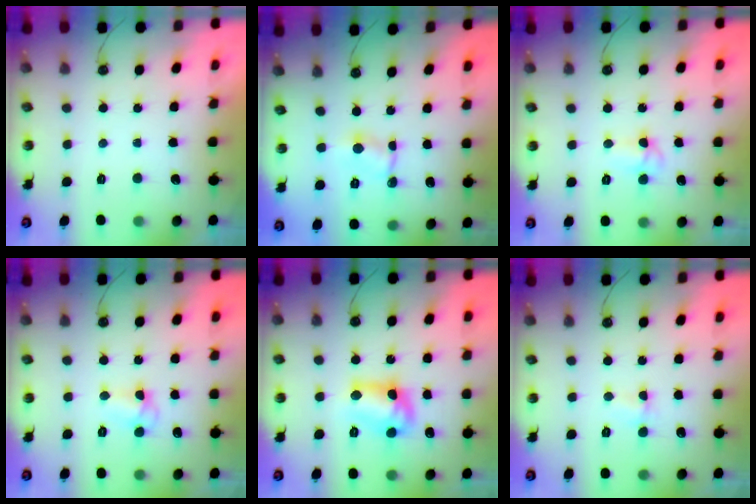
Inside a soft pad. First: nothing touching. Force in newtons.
{"total": 0.7, "press": 0.6, "slide": 0.1}
{"total": 4.0, "press": 3.9, "slide": 0.7}
{"total": 5.7, "press": 5.7, "slide": 0.6}
{"total": 11.8, "press": 11.8, "slide": 0.7}
{"total": 1.6, "press": 1.3, "slide": 0.9}